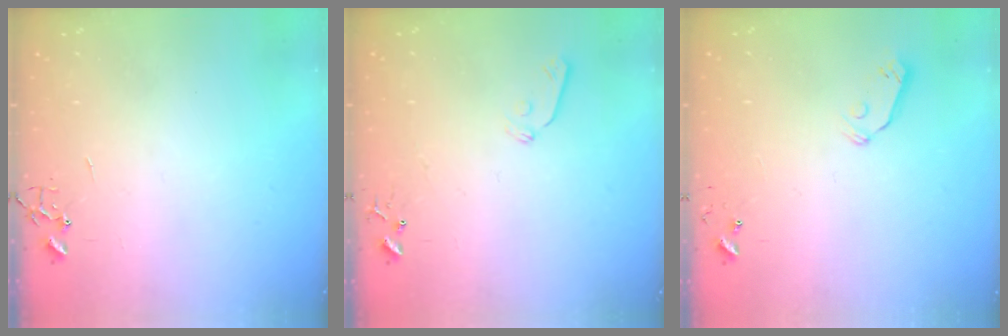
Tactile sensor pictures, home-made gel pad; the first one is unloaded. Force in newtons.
{"total": 5.9, "press": 5.8, "slide": 0.6}
{"total": 5.9, "press": 5.8, "slide": 1.0}